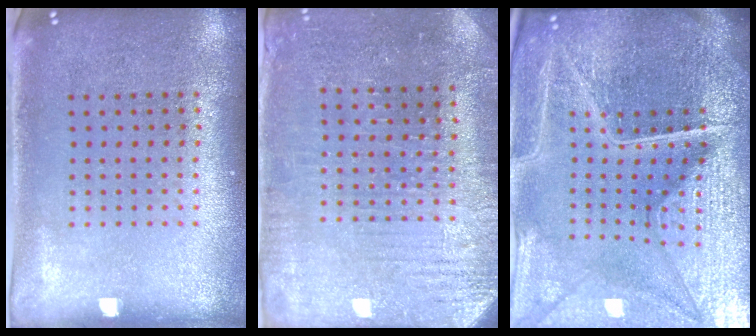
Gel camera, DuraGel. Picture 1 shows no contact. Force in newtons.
{"total": 3.1, "press": 3.1, "slide": 0.3}
{"total": 6.7, "press": 5.9, "slide": 3.2}